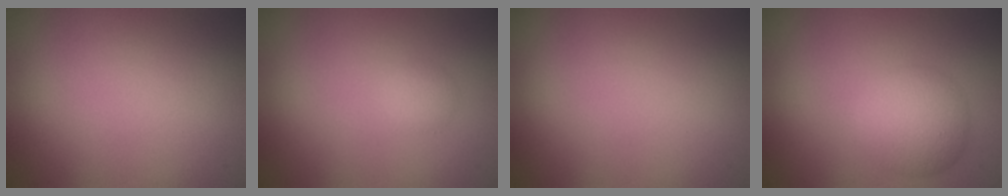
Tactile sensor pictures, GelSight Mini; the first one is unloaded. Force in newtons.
{"total": 1.0, "press": 1.0, "slide": 0.1}
{"total": 0.0}
{"total": 4.5, "press": 4.5, "slide": 0.1}